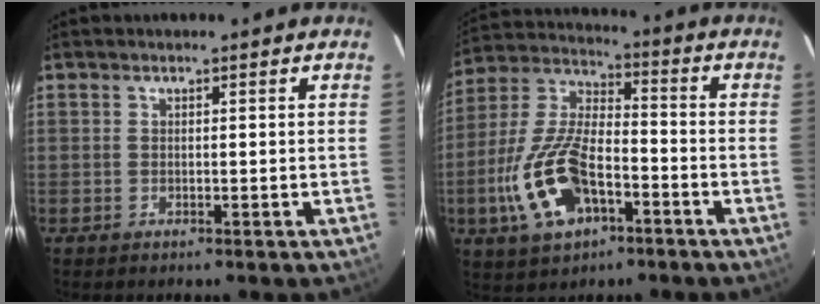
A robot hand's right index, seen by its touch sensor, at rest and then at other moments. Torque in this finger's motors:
{"motor_torque": [1.35, -0.78, 0.40, 0.21]}